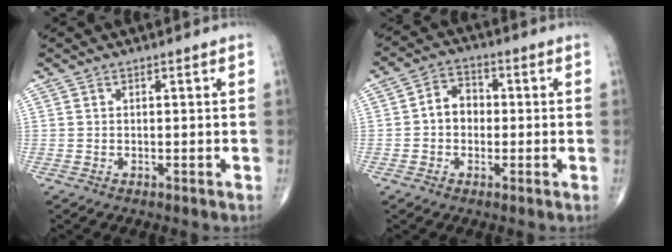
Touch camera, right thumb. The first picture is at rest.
{"total": 5.7, "force": [-0.4, 4.6, 3.3], "torque": [-0.033, 0.021, -0.019]}